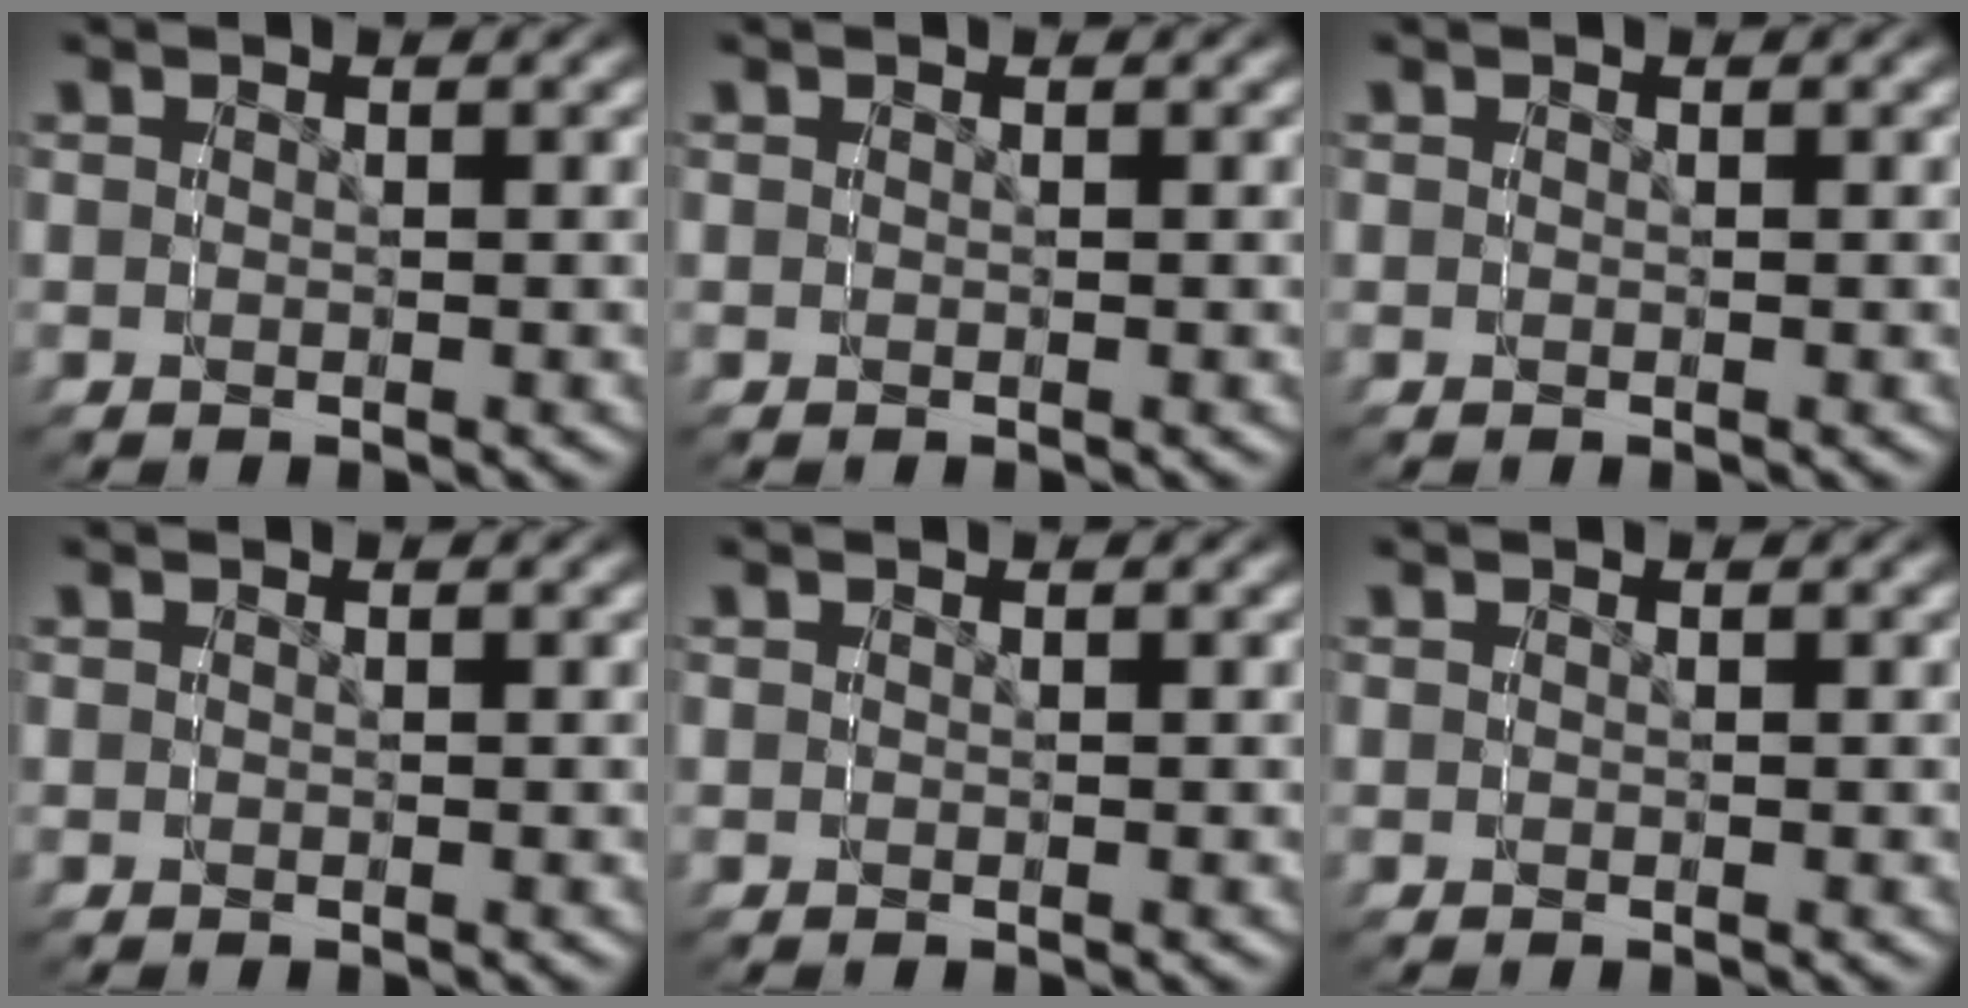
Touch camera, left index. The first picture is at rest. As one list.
[{"total": 0.0}, {"total": 0.0}, {"total": 0.0}, {"total": 0.0}, {"total": 0.0}]